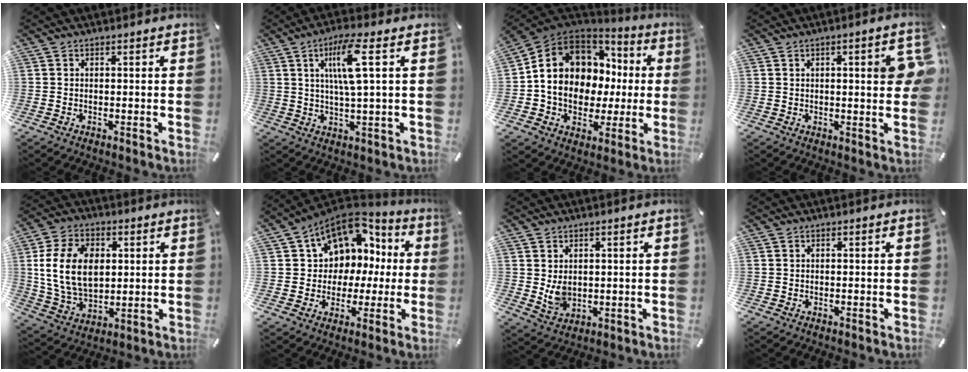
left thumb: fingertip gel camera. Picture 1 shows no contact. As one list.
[{"total": 9.8, "force": [3.0, 1.2, 9.3], "torque": [-0.190, 0.003, 0.044]}, {"total": 13.2, "force": [1.0, 11.2, 6.8], "torque": [-0.134, -0.010, 0.025]}, {"total": 6.8, "force": [1.3, 1.5, 6.5], "torque": [-0.095, -0.005, 0.015]}, {"total": 14.5, "force": [2.2, 10.4, 9.8], "torque": [-0.215, 0.010, 0.039]}, {"total": 11.4, "force": [4.2, 9.8, 4.0], "torque": [-0.072, -0.035, 0.085]}, {"total": 4.9, "force": [0.9, 4.0, 2.8], "torque": [-0.050, -0.007, 0.015]}, {"total": 0.0}]